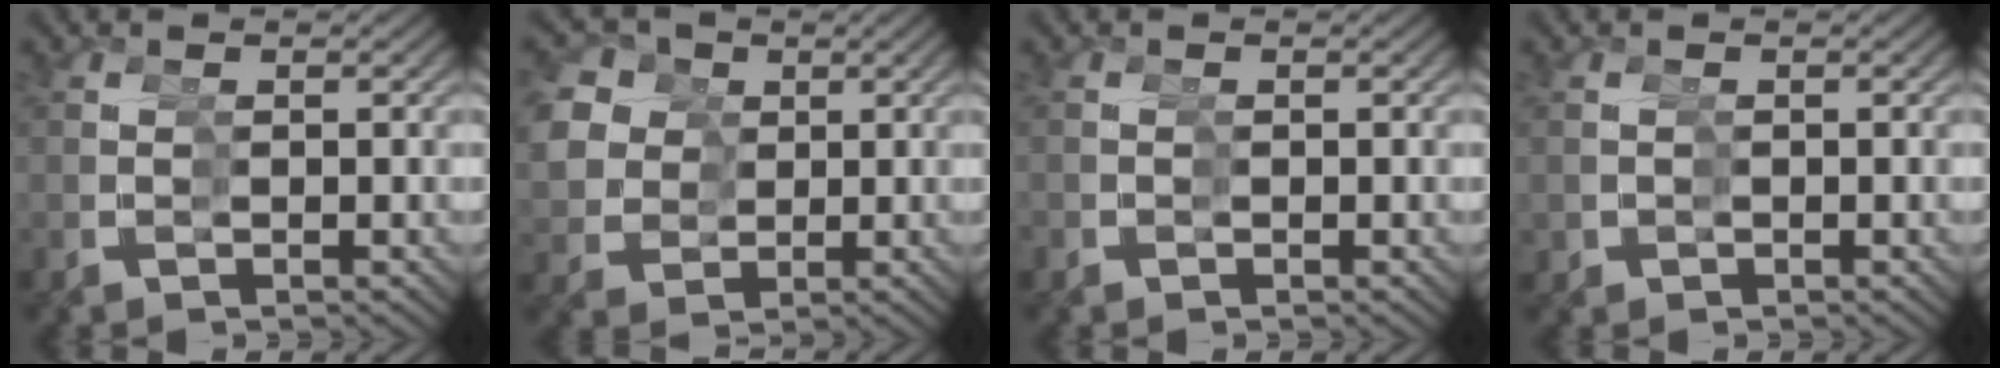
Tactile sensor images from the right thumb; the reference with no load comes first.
{"total": 8.0, "force": [2.8, 7.0, 2.7], "torque": [-0.073, -0.011, 0.047]}
{"total": 0.8, "force": [-0.3, 0.8, 0.1], "torque": [-0.004, -0.007, -0.003]}
{"total": 1.5, "force": [-0.2, 1.5, 0.2], "torque": [-0.014, -0.011, 0.006]}